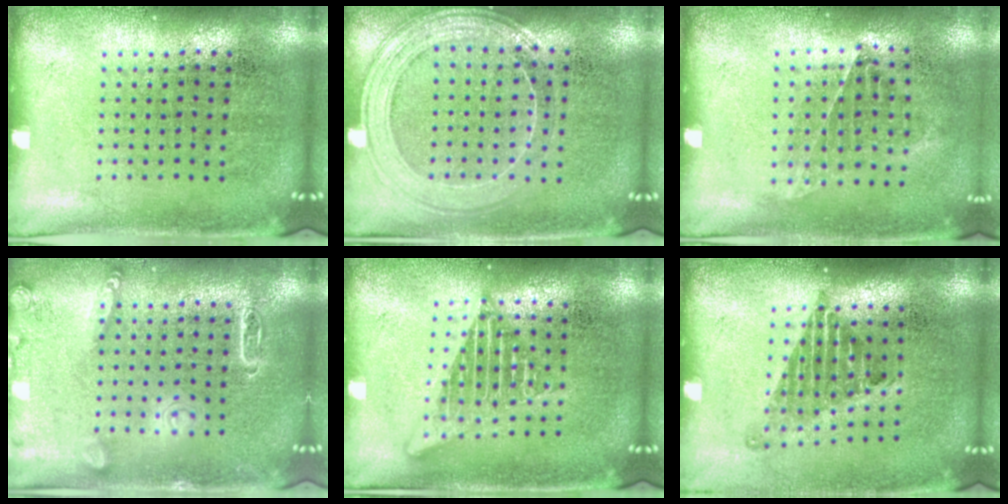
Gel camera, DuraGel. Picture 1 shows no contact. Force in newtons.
{"total": 1.6, "press": 1.5, "slide": 0.4}
{"total": 0.9, "press": 0.8, "slide": 0.4}
{"total": 2.5, "press": 2.5, "slide": 0.3}
{"total": 2.6, "press": 2.6, "slide": 0.3}
{"total": 1.3, "press": 1.0, "slide": 0.8}